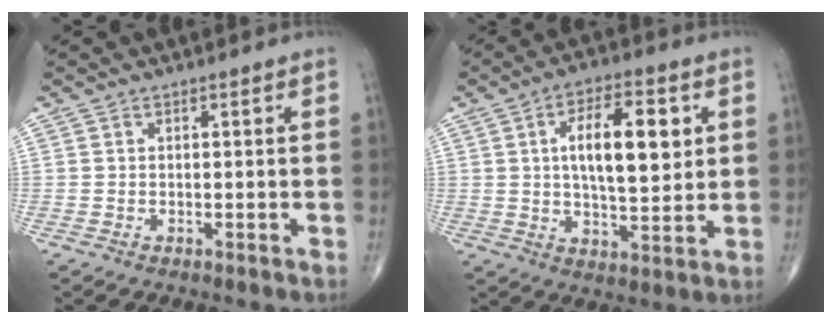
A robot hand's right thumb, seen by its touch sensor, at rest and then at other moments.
{"total": 13.7, "force": [3.0, 5.8, 12.1], "torque": [-0.180, -0.005, 0.050]}